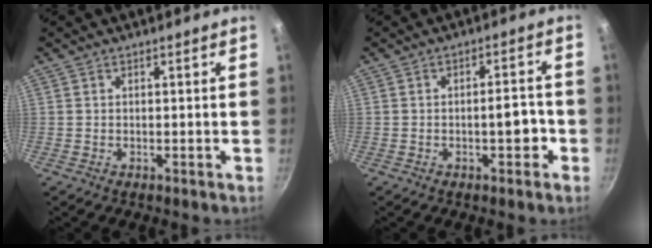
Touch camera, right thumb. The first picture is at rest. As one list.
[{"total": 4.8, "force": [-1.7, 1.9, 4.0], "torque": [-0.036, 0.021, -0.025]}]